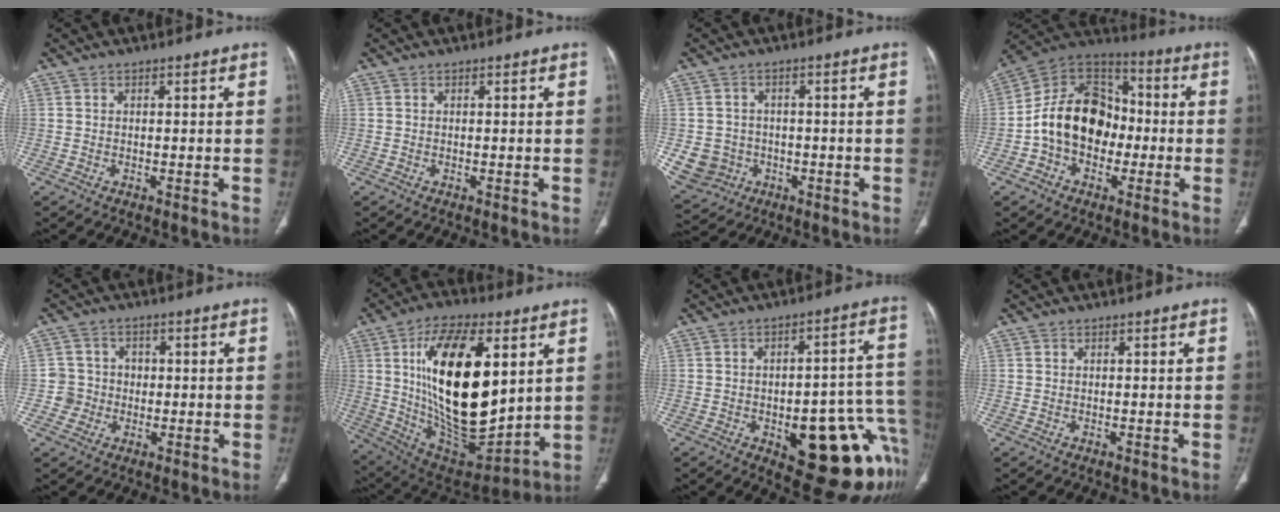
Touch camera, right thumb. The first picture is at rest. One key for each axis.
{"total": 0.0}
{"total": 7.2, "fx": -1.6, "fy": 6.7, "fz": 1.9, "tx": -0.029, "ty": 0.014, "tz": -0.016}
{"total": 17.1, "fx": -2.2, "fy": 12.8, "fz": 11.1, "tx": -0.156, "ty": 0.045, "tz": -0.048}
{"total": 4.5, "fx": -0.8, "fy": 4.5, "fz": 0.0, "tx": 0.033, "ty": 0.015, "tz": -0.022}
{"total": 28.8, "fx": 6.3, "fy": 13.2, "fz": 24.8, "tx": -0.419, "ty": -0.038, "tz": 0.119}
{"total": 20.9, "fx": -7.6, "fy": 8.4, "fz": 17.5, "tx": -0.150, "ty": 0.046, "tz": -0.079}
{"total": 0.0}